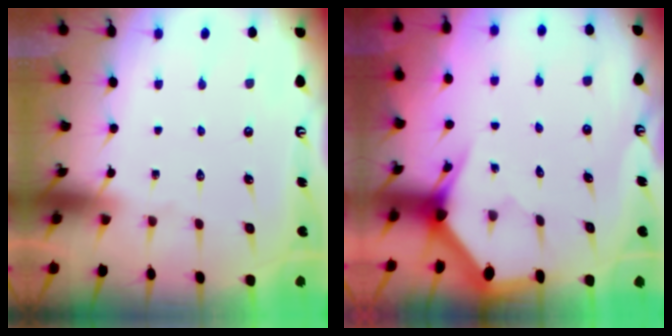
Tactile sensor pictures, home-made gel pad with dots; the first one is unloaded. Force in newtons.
{"total": 3.0, "press": 3.0, "slide": 0.0}